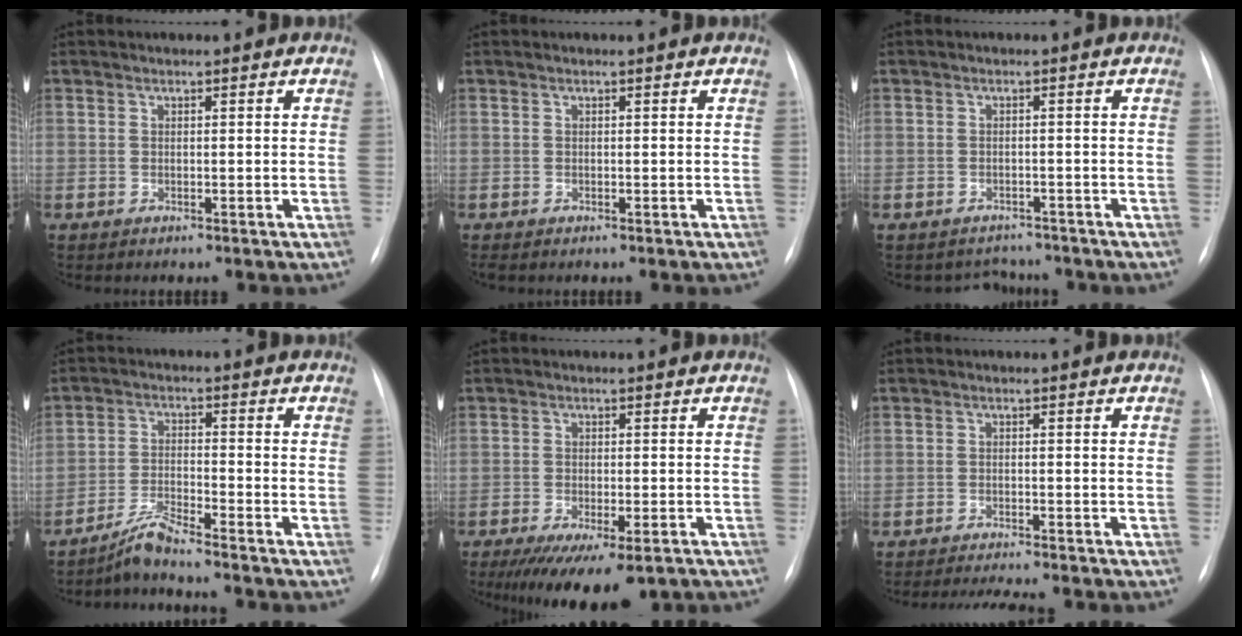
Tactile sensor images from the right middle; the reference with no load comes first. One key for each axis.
{"total": 0.0}
{"total": 3.3, "fx": -2.7, "fy": 1.8, "fz": -0.7, "tx": 0.005, "ty": 0.013, "tz": -0.038}
{"total": 4.2, "fx": -3.9, "fy": -0.8, "fz": 1.4, "tx": -0.037, "ty": -0.023, "tz": -0.080}
{"total": 10.8, "fx": -7.0, "fy": 3.4, "fz": 7.4, "tx": -0.117, "ty": -0.021, "tz": -0.102}
{"total": 5.9, "fx": -5.3, "fy": -0.1, "fz": 2.5, "tx": -0.037, "ty": -0.013, "tz": -0.079}